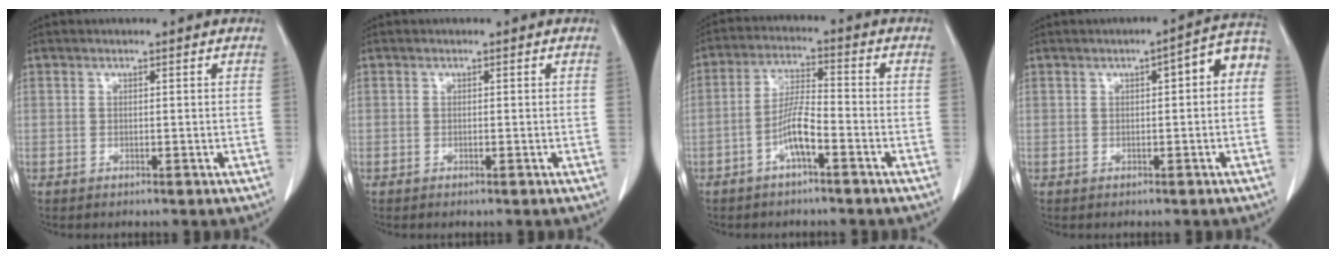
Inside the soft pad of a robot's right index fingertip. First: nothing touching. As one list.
[{"total": 0.0}, {"total": 5.9, "force": [-2.8, 0.7, 5.2], "torque": [-0.108, 0.009, -0.054]}, {"total": 5.6, "force": [0.8, 1.4, 5.4], "torque": [-0.063, 0.028, 0.003]}]